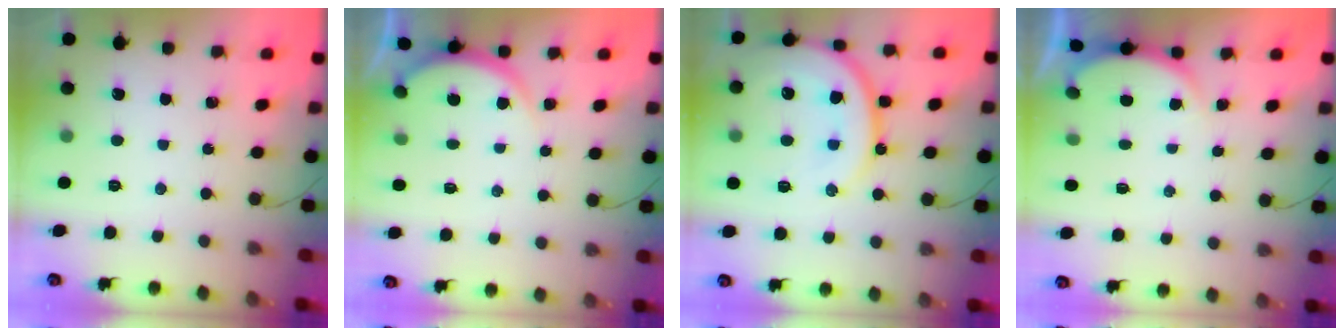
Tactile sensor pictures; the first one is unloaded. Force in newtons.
{"total": 3.6, "press": 3.6, "slide": 0.5}
{"total": 18.6, "press": 18.5, "slide": 1.9}
{"total": 3.1, "press": 3.1, "slide": 0.5}